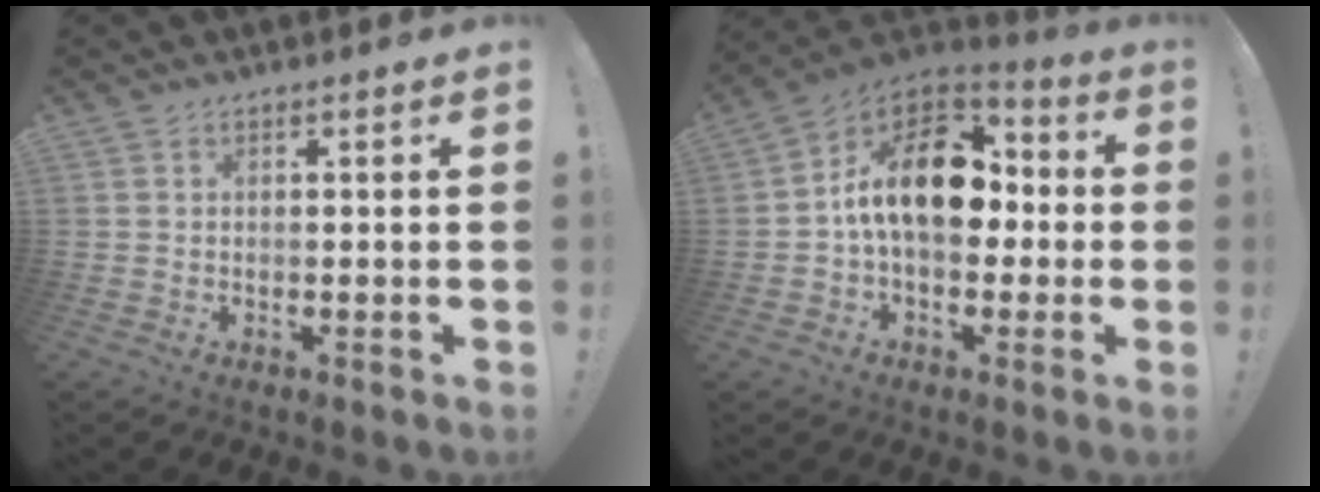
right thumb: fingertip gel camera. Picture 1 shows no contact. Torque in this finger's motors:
{"motor_torque": [2.72, 2.29, 0.15, 0.02, 0.15]}